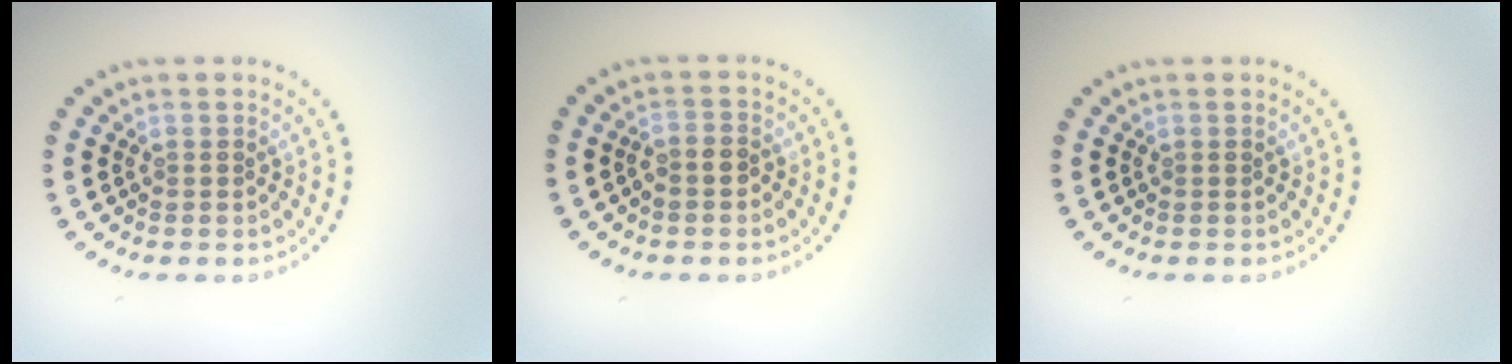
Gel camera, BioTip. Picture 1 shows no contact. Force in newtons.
{"total": 1.2, "press": 0.9, "slide": 0.7}
{"total": 0.0}